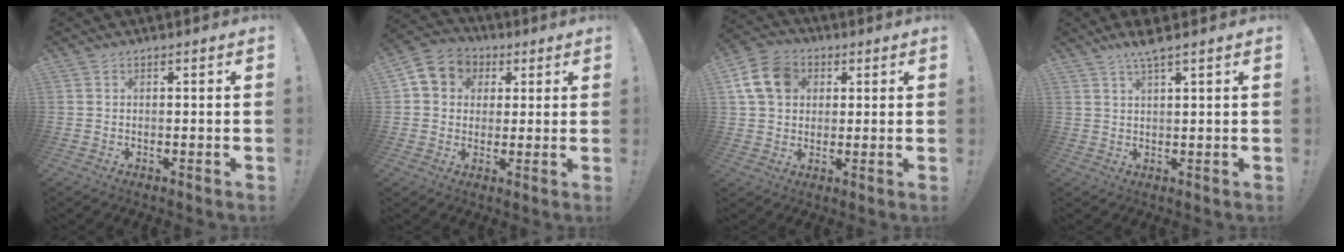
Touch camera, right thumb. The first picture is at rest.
{"total": 8.0, "force": [2.0, 7.1, 3.0], "torque": [-0.042, -0.002, 0.044]}
{"total": 12.9, "force": [3.9, 10.1, 6.9], "torque": [-0.113, -0.001, 0.081]}
{"total": 4.6, "force": [3.3, -0.1, 3.1], "torque": [-0.048, -0.017, 0.054]}